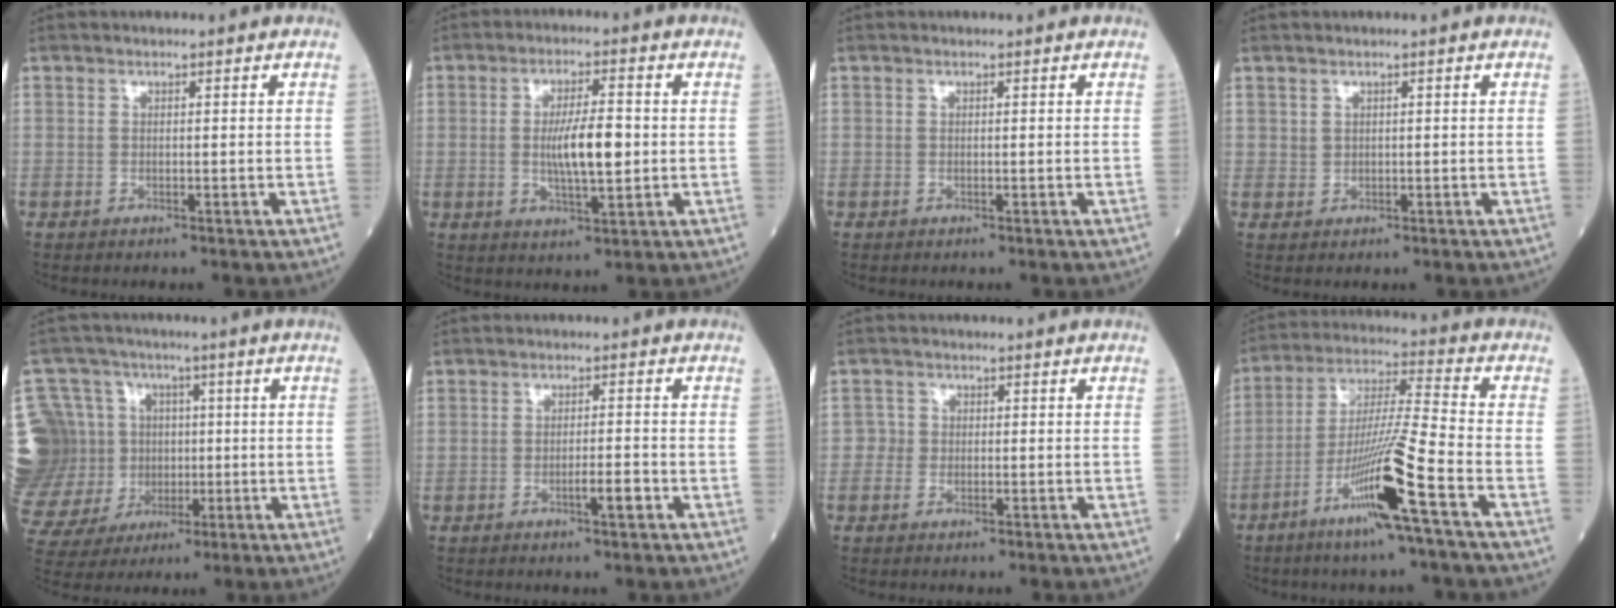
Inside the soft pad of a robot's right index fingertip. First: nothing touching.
{"total": 7.6, "force": [-0.1, 1.5, 7.4], "torque": [-0.136, -0.001, -0.001]}
{"total": 0.0}
{"total": 0.8, "force": [0.4, 0.7, 0.1], "torque": [0.009, -0.001, 0.004]}
{"total": 20.8, "force": [0.5, 18.4, 9.8], "torque": [-0.277, 0.050, 0.037]}
{"total": 2.5, "force": [-1.1, 0.2, 2.3], "torque": [-0.033, 0.000, -0.019]}
{"total": 1.2, "force": [-0.3, 1.2, 0.2], "torque": [0.004, 0.006, -0.009]}
{"total": 13.3, "force": [-6.5, -1.6, 11.5], "torque": [-0.223, -0.015, -0.122]}